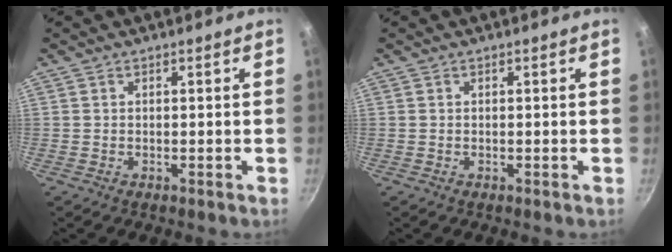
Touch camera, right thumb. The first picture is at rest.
{"total": 0.0}